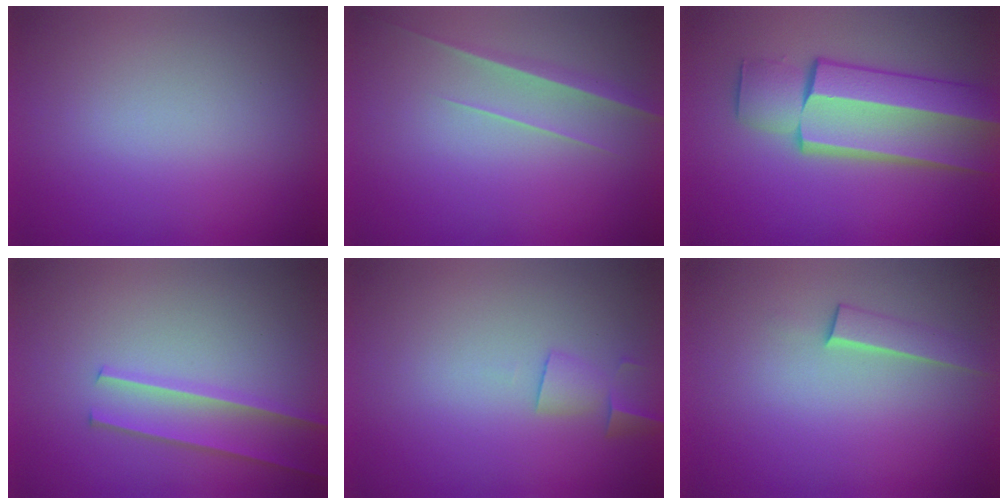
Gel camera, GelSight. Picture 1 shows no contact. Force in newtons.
{"total": 2.9}
{"total": 6.8}
{"total": 2.2}
{"total": 2.2}
{"total": 2.0}